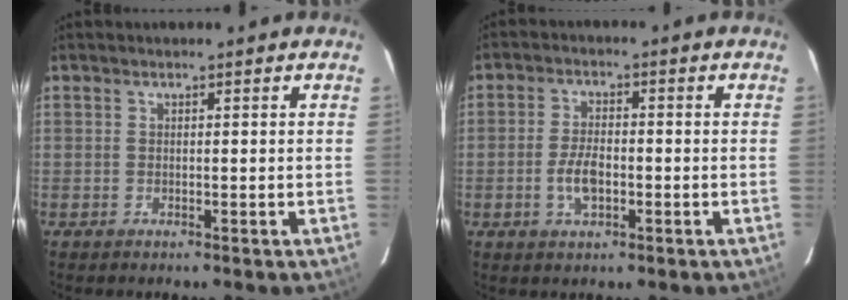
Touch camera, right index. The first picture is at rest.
{"total": 3.0, "force": [-0.6, 1.6, 2.5], "torque": [-0.046, -0.003, -0.009]}